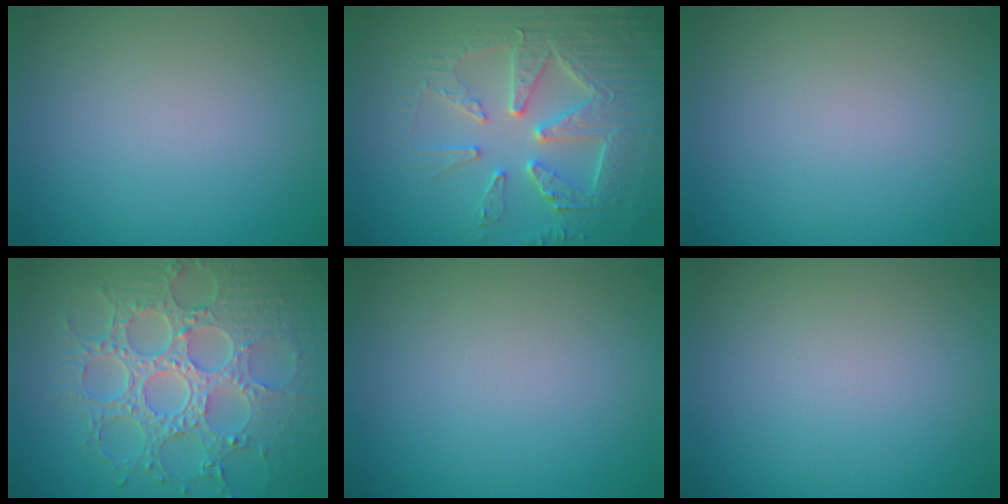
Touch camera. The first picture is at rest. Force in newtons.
{"total": 7.2, "press": 5.9, "slide": 4.2}
{"total": 0.0}
{"total": 8.9, "press": 6.5, "slide": 6.1}
{"total": 0.0}
{"total": 0.0}